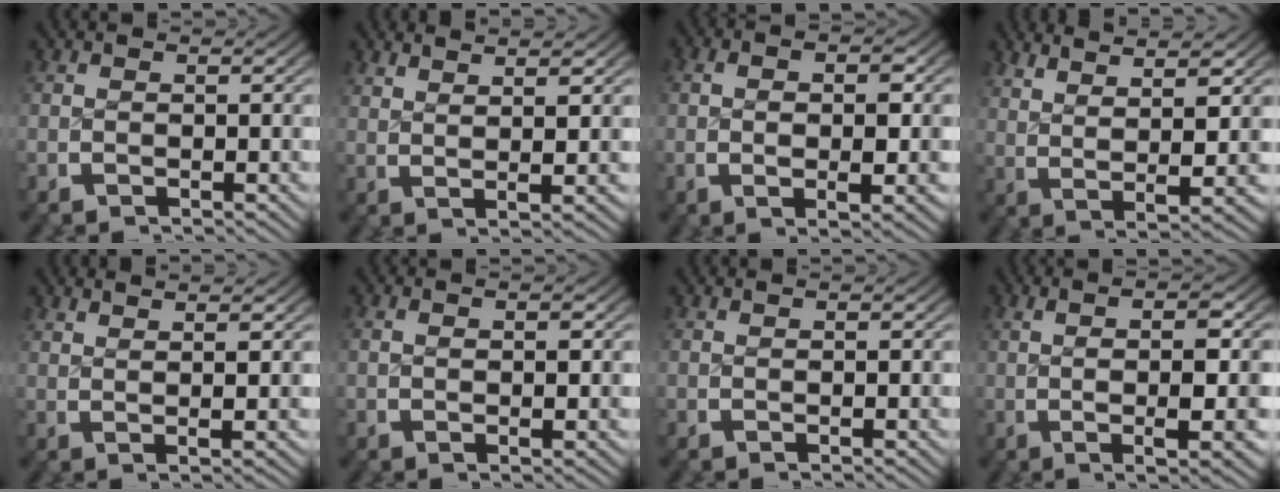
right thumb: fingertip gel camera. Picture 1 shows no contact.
{"total": 3.7, "force": [2.6, 0.3, 2.7], "torque": [-0.036, 0.002, 0.049]}
{"total": 4.8, "force": [-0.1, 1.8, 4.4], "torque": [-0.065, -0.004, 0.000]}
{"total": 7.5, "force": [2.8, 3.0, 6.3], "torque": [-0.108, -0.010, 0.059]}
{"total": 2.8, "force": [2.0, 0.0, 2.0], "torque": [-0.026, 0.002, 0.040]}
{"total": 2.0, "force": [0.3, 0.4, 1.9], "torque": [-0.024, 0.001, 0.010]}
{"total": 0.6, "force": [0.4, -0.2, 0.4], "torque": [-0.007, 0.000, 0.010]}
{"total": 8.3, "force": [0.1, 2.2, 8.0], "torque": [-0.110, 0.002, 0.008]}